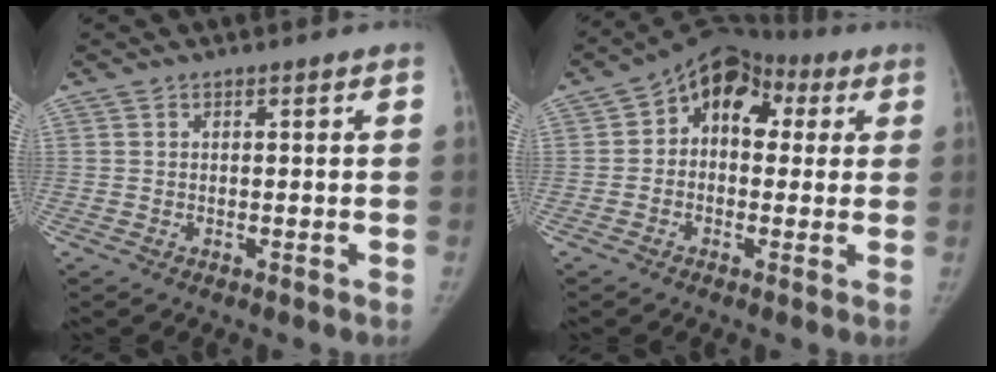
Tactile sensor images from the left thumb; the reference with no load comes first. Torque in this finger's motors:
{"motor_torque": [-0.26, 0.70, 0.03, 0.03, 0.06]}